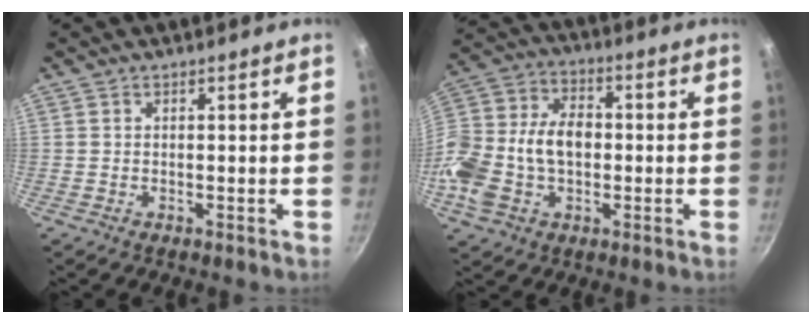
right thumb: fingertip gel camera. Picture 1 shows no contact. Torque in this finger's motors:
{"motor_torque": [1.96, 1.91, 1.53, -0.75, 0.17]}